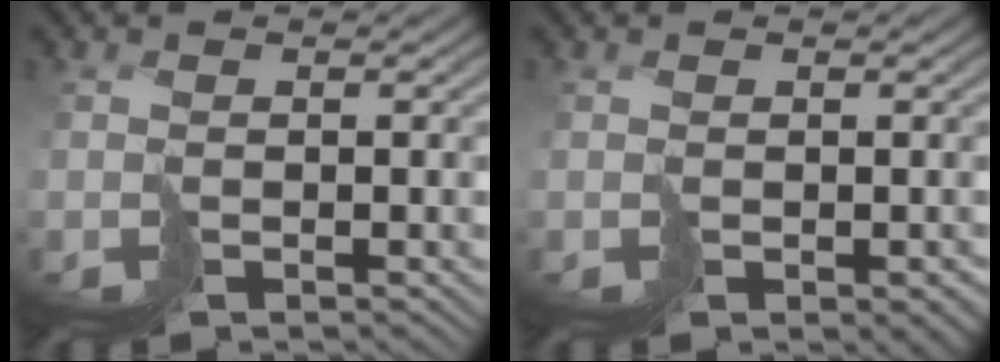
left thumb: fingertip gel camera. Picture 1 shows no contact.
{"total": 2.0, "force": [-0.4, 1.4, 1.3], "torque": [-0.021, -0.006, 0.000]}